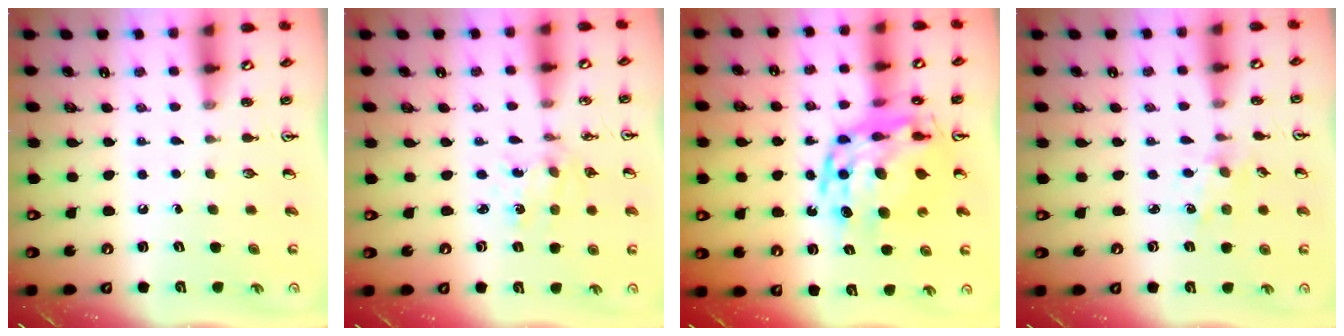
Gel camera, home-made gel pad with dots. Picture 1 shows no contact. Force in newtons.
{"total": 1.4, "press": 1.4, "slide": 0.2}
{"total": 18.3, "press": 18.2, "slide": 1.6}
{"total": 1.9, "press": 1.9, "slide": 0.3}